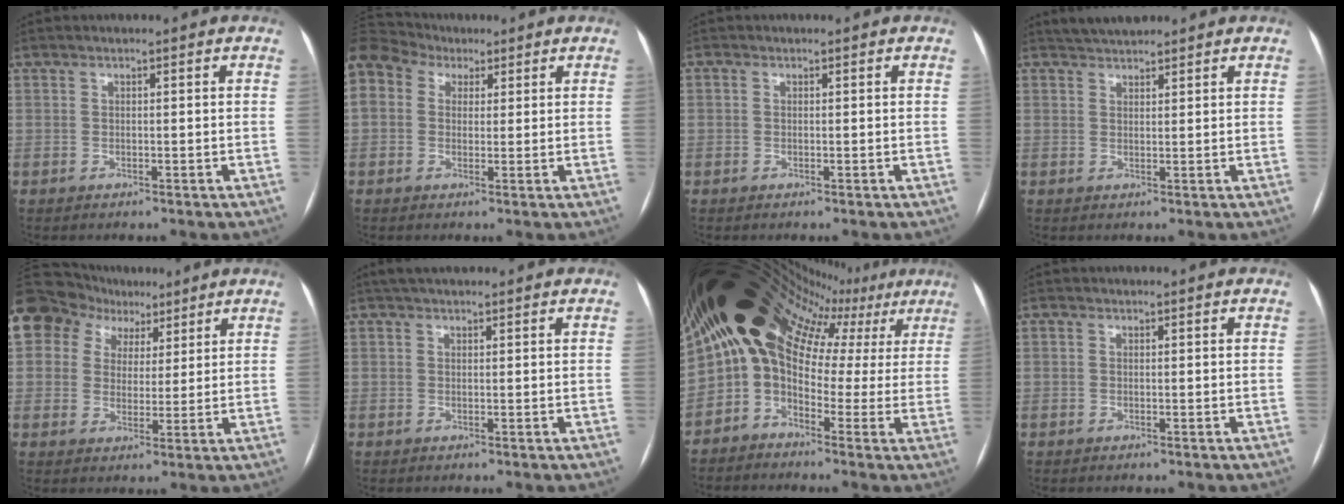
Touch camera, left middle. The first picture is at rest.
{"total": 20.7, "force": [9.8, 15.6, 9.4], "torque": [-0.293, 0.120, 0.188]}
{"total": 0.0}
{"total": 3.1, "force": [3.0, 0.6, 0.7], "torque": [-0.012, 0.021, 0.054]}
{"total": 22.5, "force": [11.8, 16.9, 9.1], "torque": [-0.272, 0.100, 0.218]}
{"total": 2.7, "force": [2.3, 0.6, 1.2], "torque": [-0.021, 0.032, 0.043]}
{"total": 19.2, "force": [10.7, 11.6, 11.0], "torque": [-0.192, 0.097, 0.135]}
{"total": 0.0}